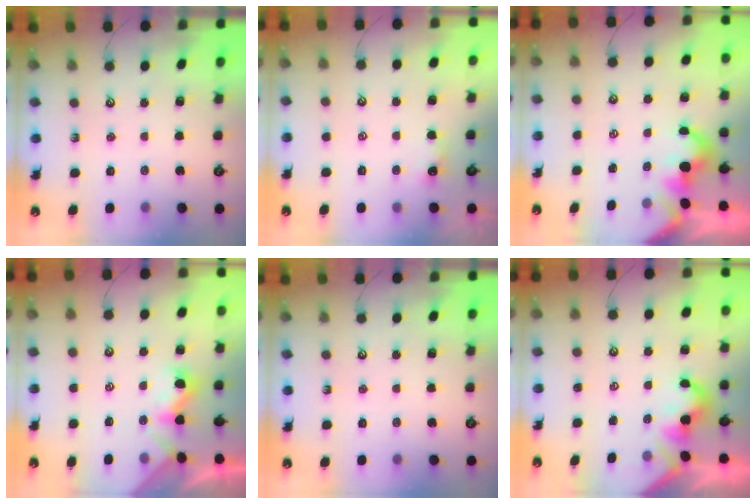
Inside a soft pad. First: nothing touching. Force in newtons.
{"total": 3.6, "press": 3.6, "slide": 0.1}
{"total": 0.9, "press": 0.6, "slide": 0.7}
{"total": 0.9, "press": 0.5, "slide": 0.7}
{"total": 0.0}
{"total": 2.1, "press": 2.1, "slide": 0.4}